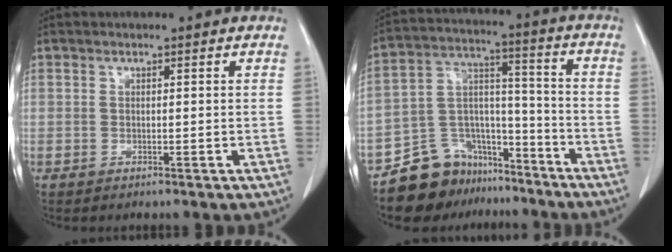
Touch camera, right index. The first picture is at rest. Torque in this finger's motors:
{"motor_torque": [-0.19, -0.37, -0.18, -0.16]}